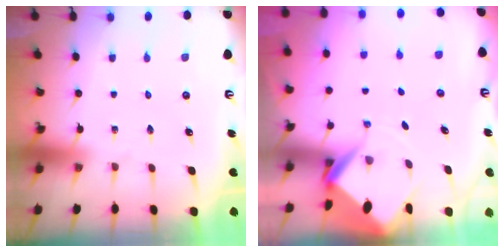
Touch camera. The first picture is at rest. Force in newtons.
{"total": 4.8, "press": 4.8, "slide": 0.5}